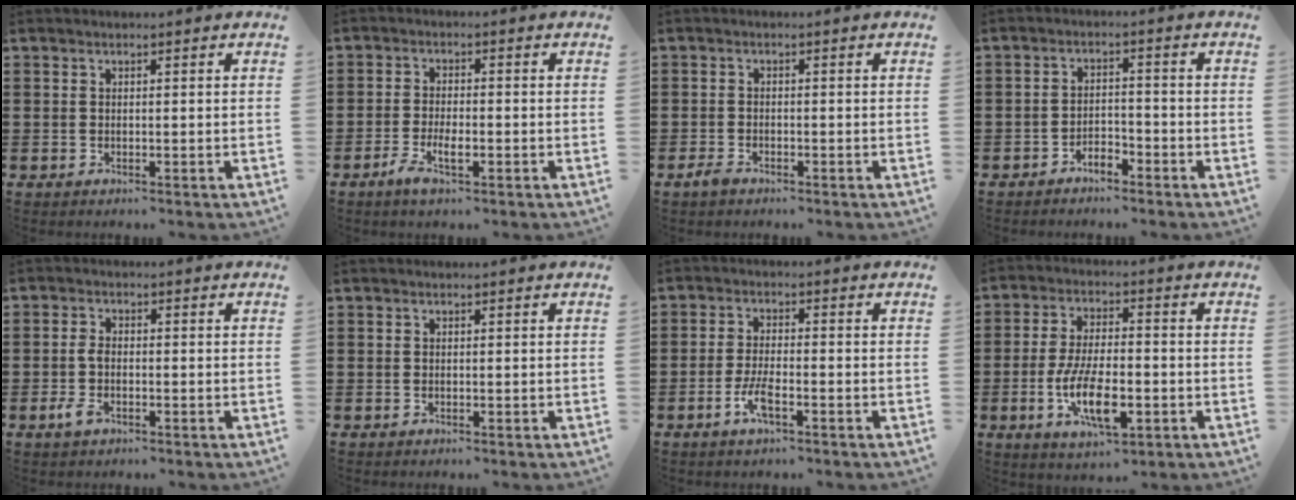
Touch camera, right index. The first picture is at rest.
{"total": 3.8, "force": [-1.8, 1.2, 3.1], "torque": [-0.067, -0.001, -0.037]}
{"total": 1.6, "force": [-1.2, 0.6, 0.8], "torque": [-0.026, -0.004, -0.027]}
{"total": 2.7, "force": [-2.5, 0.8, 0.8], "torque": [-0.020, 0.006, -0.051]}
{"total": 3.0, "force": [-1.0, 1.5, 2.5], "torque": [-0.070, -0.008, -0.024]}
{"total": 0.0}
{"total": 4.3, "force": [-2.0, 1.1, 3.6], "torque": [-0.081, -0.004, -0.042]}
{"total": 10.5, "force": [-3.2, 4.1, 9.1], "torque": [-0.193, -0.010, -0.057]}